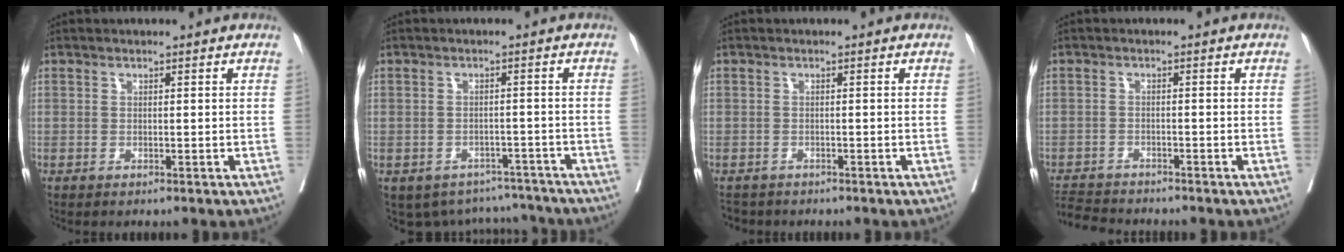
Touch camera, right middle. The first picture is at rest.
{"total": 7.7, "force": [-7.0, 3.4, 0.1], "torque": [0.011, 0.023, -0.081]}
{"total": 2.1, "force": [-2.0, 0.7, 0.2], "torque": [-0.003, -0.005, -0.032]}
{"total": 5.0, "force": [-4.9, 0.0, 0.8], "torque": [-0.008, -0.016, -0.085]}